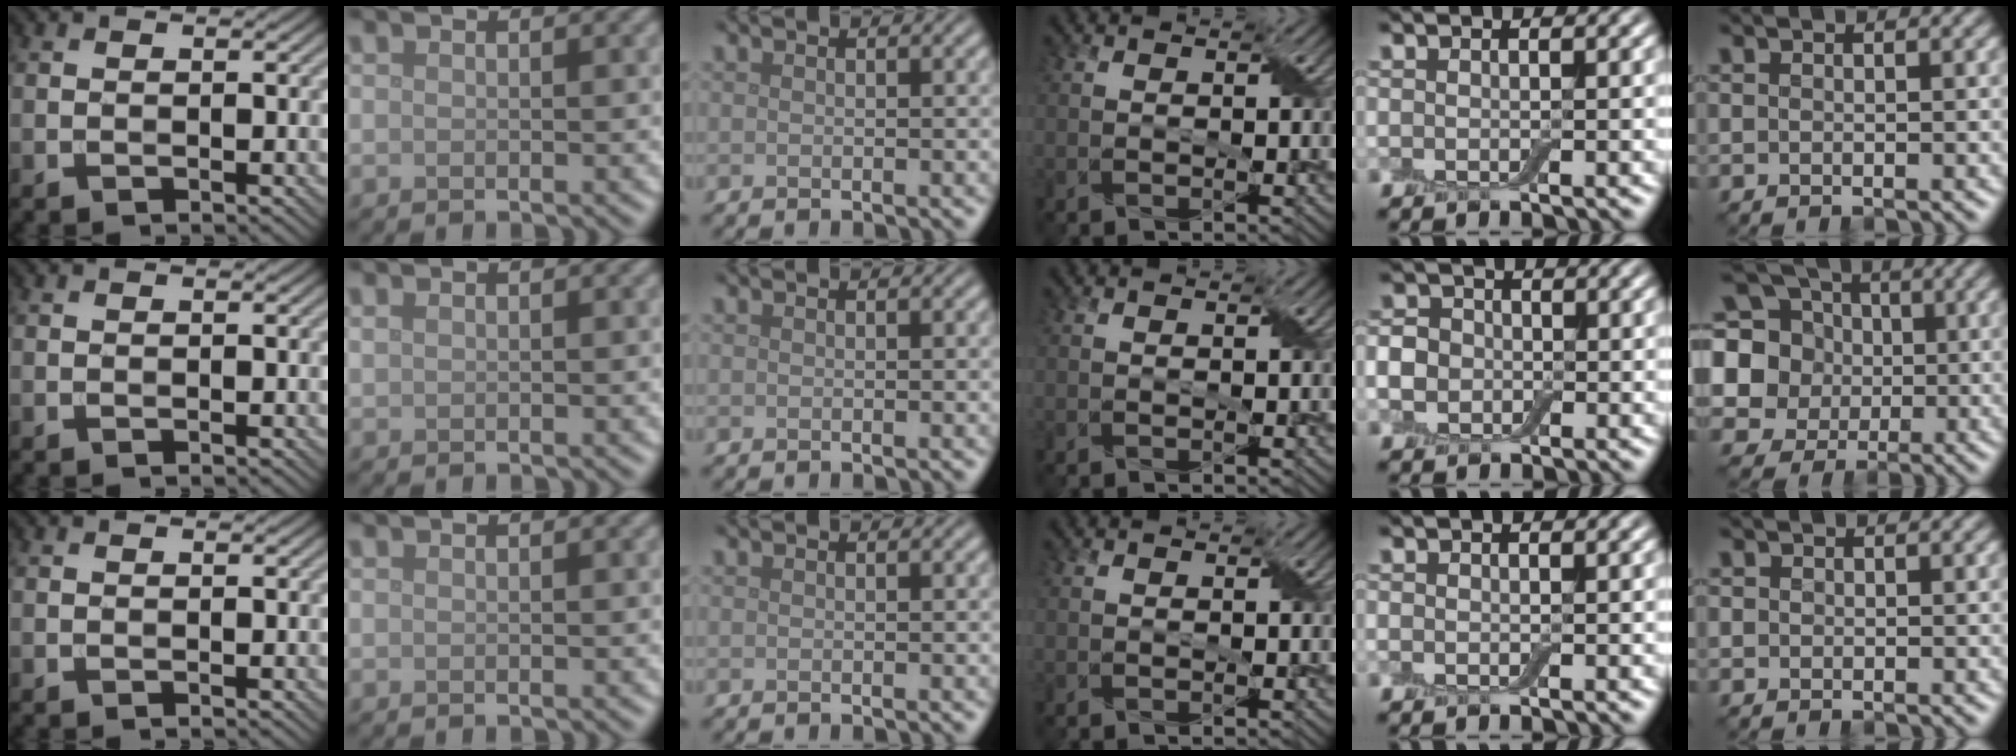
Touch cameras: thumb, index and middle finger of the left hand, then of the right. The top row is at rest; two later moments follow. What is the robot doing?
{"motion": "fold", "object": "aluminum foil"}